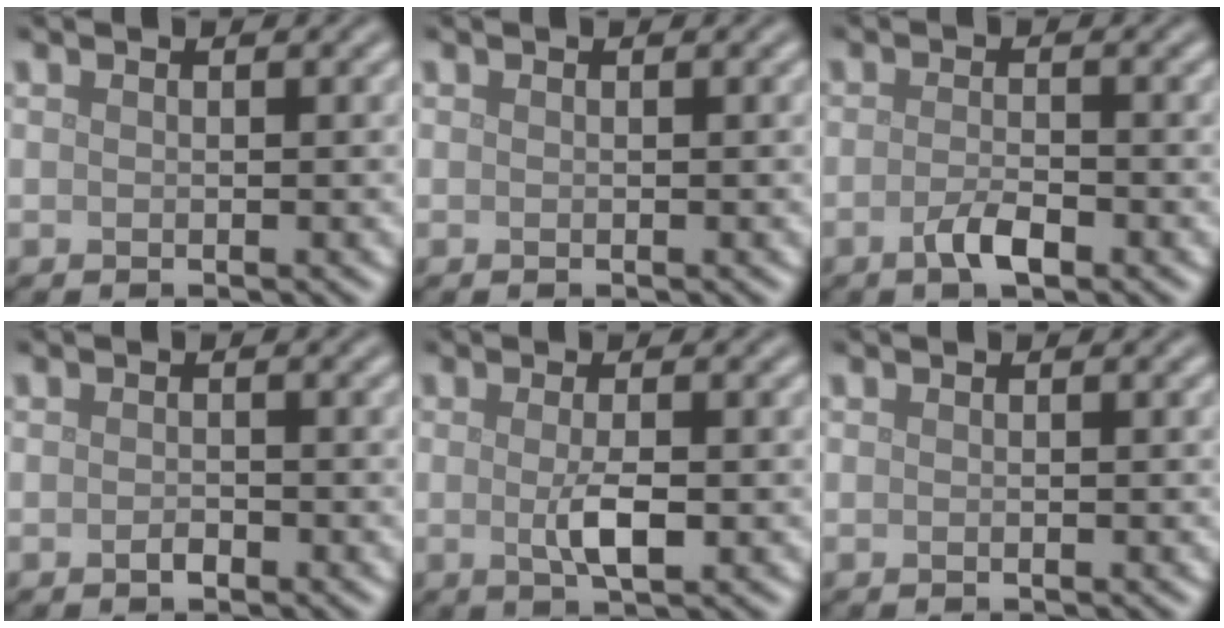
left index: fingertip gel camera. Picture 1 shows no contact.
{"total": 0.0}
{"total": 2.3, "force": [-1.2, 0.7, 1.8], "torque": [-0.037, 0.000, -0.026]}
{"total": 0.8, "force": [-0.5, 0.4, 0.6], "torque": [-0.011, 0.000, -0.008]}
{"total": 2.8, "force": [-0.2, 0.7, 2.7], "torque": [-0.052, -0.004, -0.003]}
{"total": 0.0}